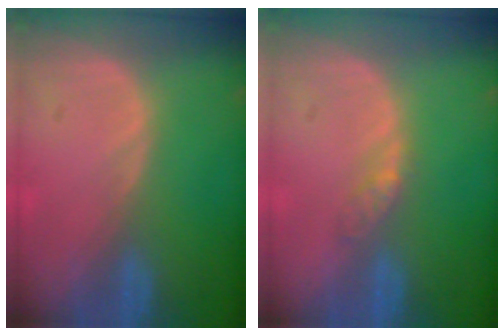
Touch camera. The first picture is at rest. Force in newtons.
{"total": 2.2, "press": 1.9, "slide": 1.2}